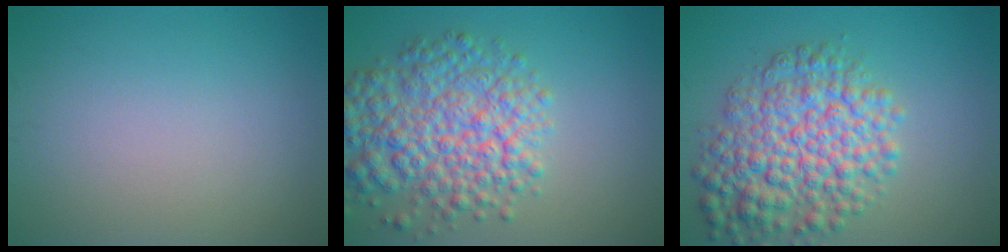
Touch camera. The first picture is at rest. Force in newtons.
{"total": 7.8, "press": 7.8, "slide": 0.3}
{"total": 8.1, "press": 8.1, "slide": 0.2}